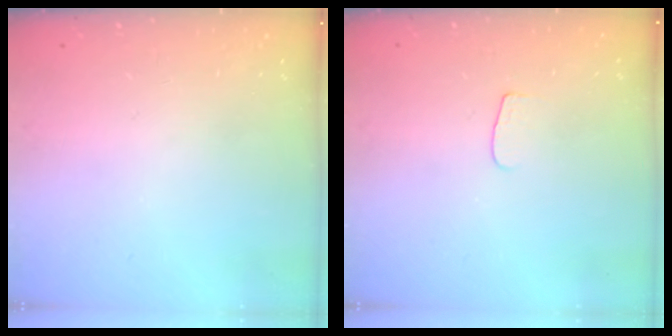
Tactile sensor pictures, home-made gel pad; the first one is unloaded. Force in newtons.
{"total": 4.3, "press": 4.3, "slide": 0.5}